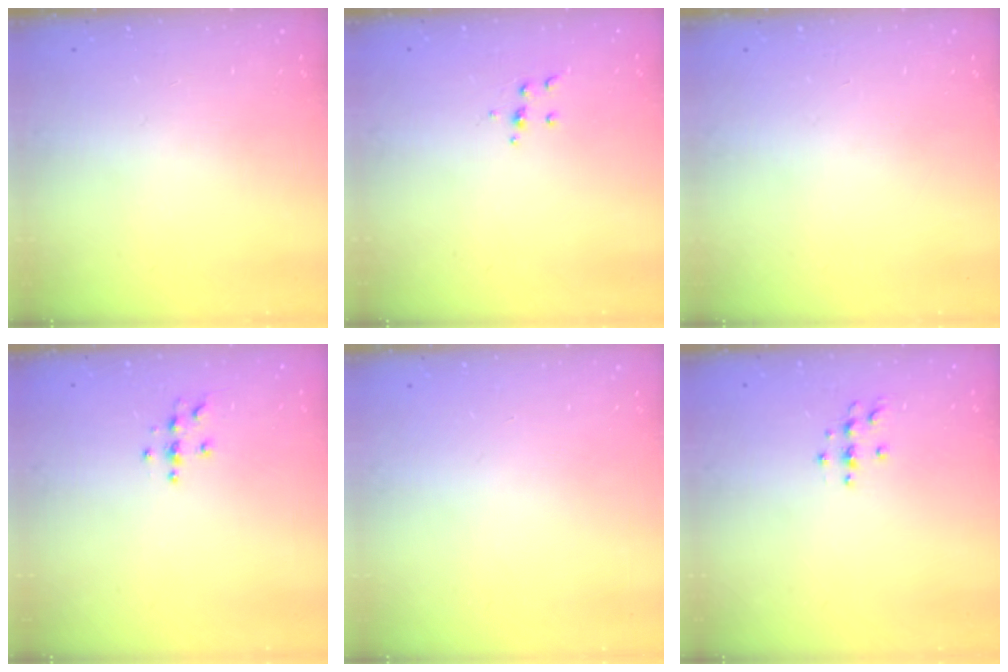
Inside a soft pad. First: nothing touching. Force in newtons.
{"total": 4.0, "press": 3.9, "slide": 0.9}
{"total": 0.0}
{"total": 3.9, "press": 3.8, "slide": 0.4}
{"total": 0.0}
{"total": 3.7, "press": 3.7, "slide": 0.4}